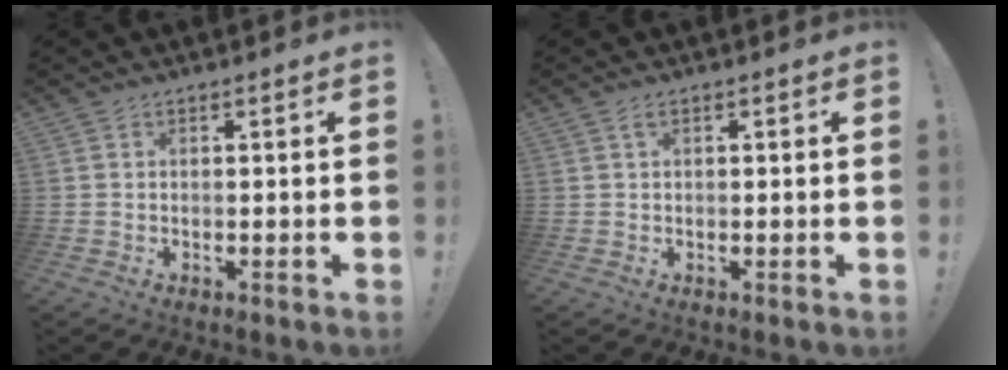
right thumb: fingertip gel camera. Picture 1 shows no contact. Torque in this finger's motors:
{"motor_torque": [0.04, 0.50, 0.13, -0.12, 0.02]}